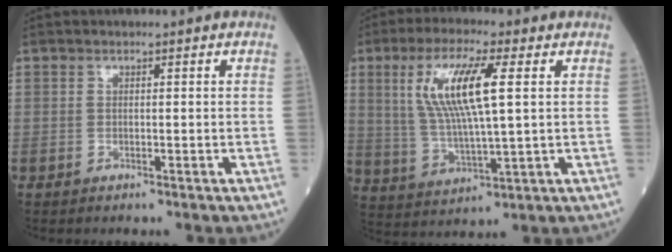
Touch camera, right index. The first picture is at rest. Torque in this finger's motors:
{"motor_torque": [0.38, 0.21, 0.28, 0.21]}